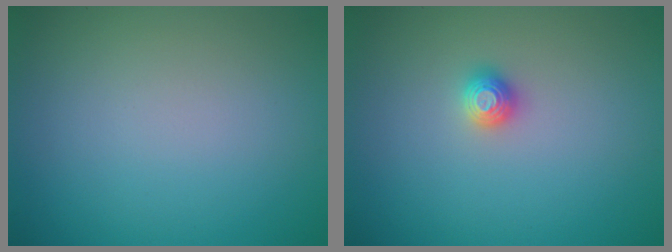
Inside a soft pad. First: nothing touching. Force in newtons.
{"total": 1.1, "press": 1.1, "slide": 0.2}